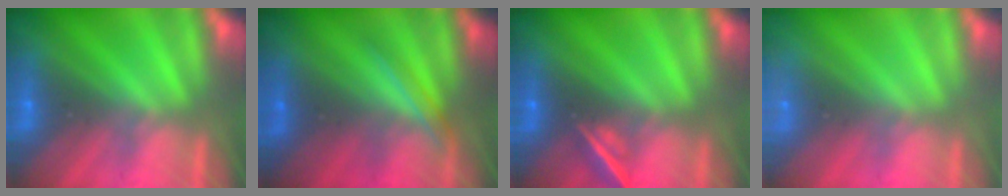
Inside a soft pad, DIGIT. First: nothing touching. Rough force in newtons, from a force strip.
{"total": 1.9}
{"total": 2.1}
{"total": 2.3}